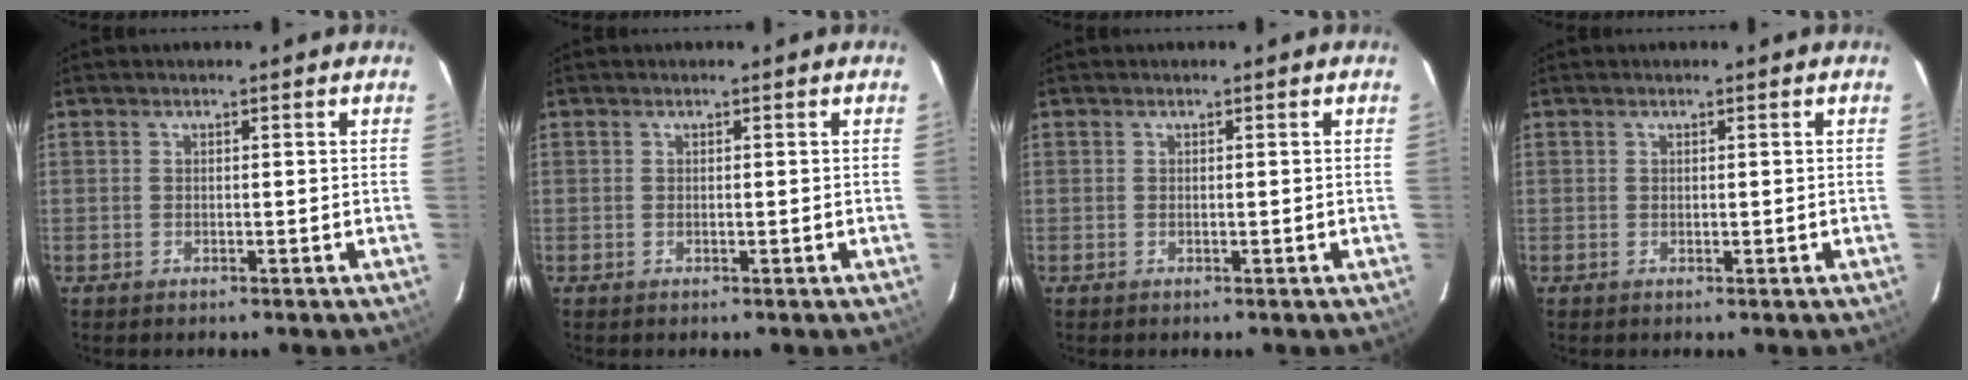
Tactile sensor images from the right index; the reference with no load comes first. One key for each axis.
{"total": 0.0}
{"total": 0.0}
{"total": 0.0}